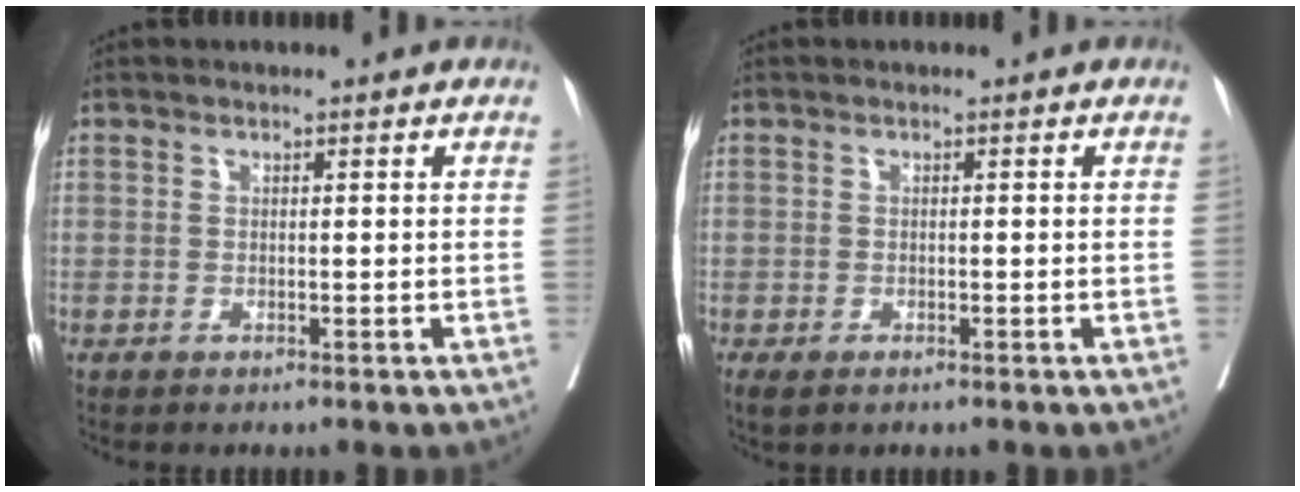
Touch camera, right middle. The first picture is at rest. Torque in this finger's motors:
{"motor_torque": [-0.23, -0.05, 0.04, 0.02]}